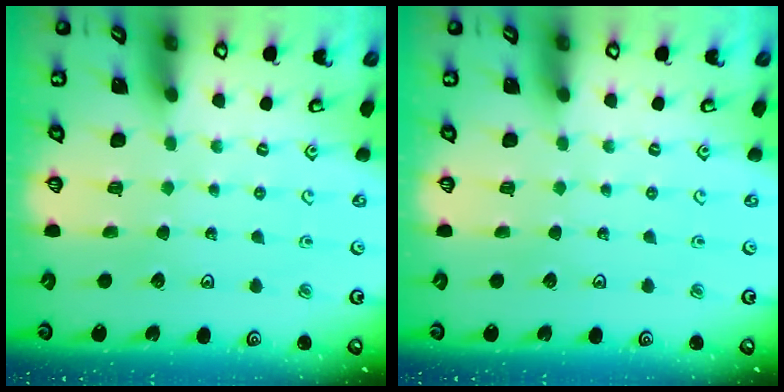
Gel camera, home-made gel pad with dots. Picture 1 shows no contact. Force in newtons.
{"total": 0.0}